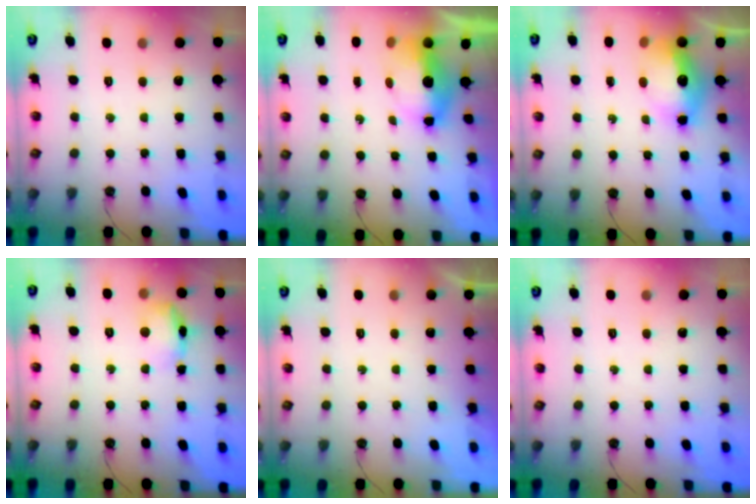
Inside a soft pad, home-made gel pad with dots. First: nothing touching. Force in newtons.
{"total": 11.1, "press": 9.2, "slide": 6.3}
{"total": 12.8, "press": 12.7, "slide": 1.2}
{"total": 11.9, "press": 11.9, "slide": 1.0}
{"total": 0.0}
{"total": 0.0}